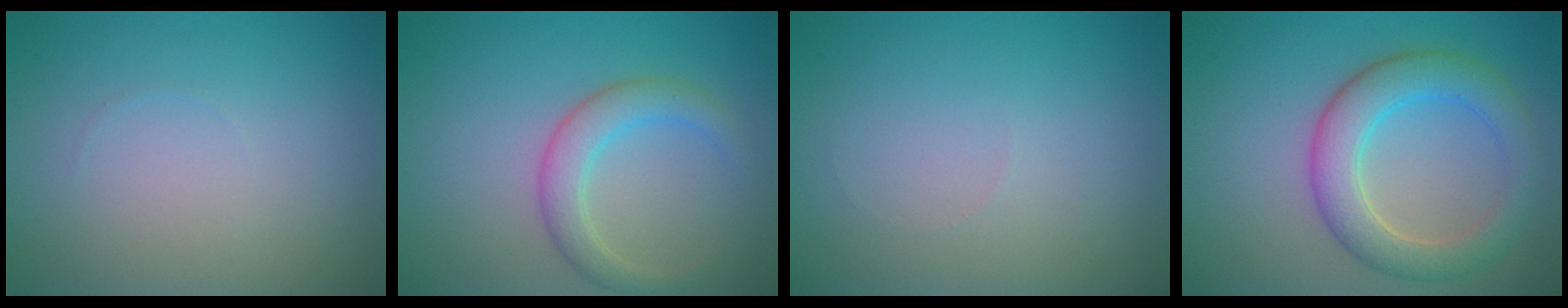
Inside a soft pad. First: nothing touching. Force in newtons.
{"total": 3.2, "press": 3.2, "slide": 0.0}
{"total": 0.0}
{"total": 5.4, "press": 5.4, "slide": 0.3}